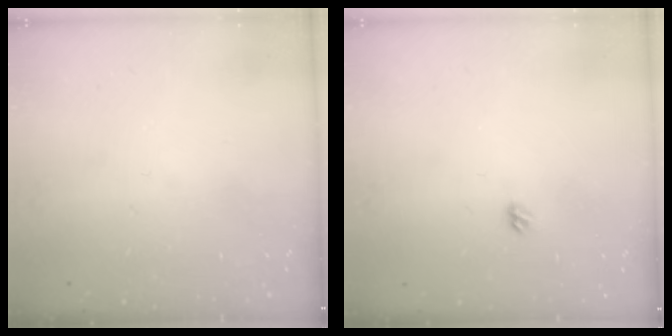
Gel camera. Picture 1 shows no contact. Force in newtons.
{"total": 3.4, "press": 3.3, "slide": 0.8}